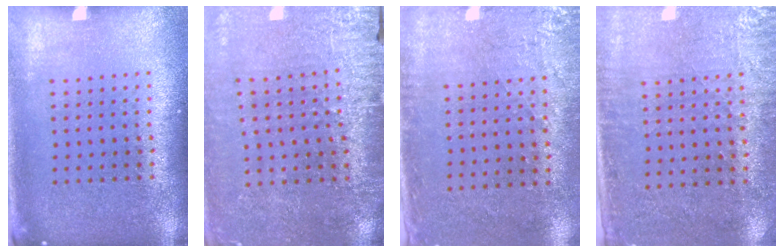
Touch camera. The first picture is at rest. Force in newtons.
{"total": 2.9, "press": 2.9, "slide": 0.3}
{"total": 2.9, "press": 2.3, "slide": 1.6}
{"total": 2.8, "press": 2.4, "slide": 1.4}